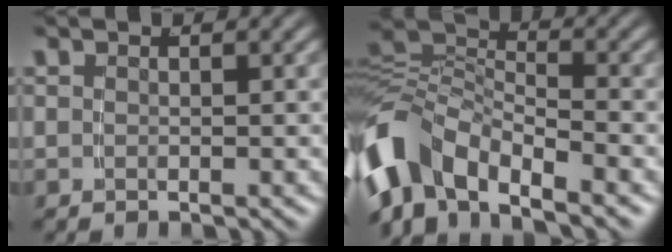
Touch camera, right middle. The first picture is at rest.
{"total": 8.9, "force": [-4.1, 6.0, 5.1], "torque": [-0.133, -0.030, -0.067]}